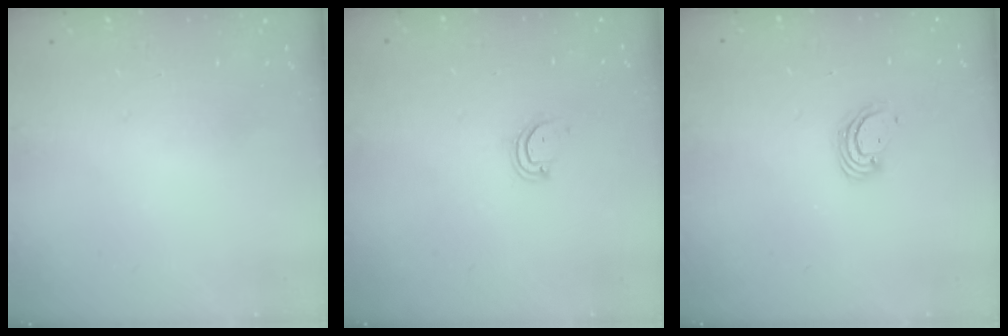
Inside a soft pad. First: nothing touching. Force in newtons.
{"total": 3.6, "press": 3.6, "slide": 0.3}
{"total": 3.5, "press": 3.5, "slide": 0.2}